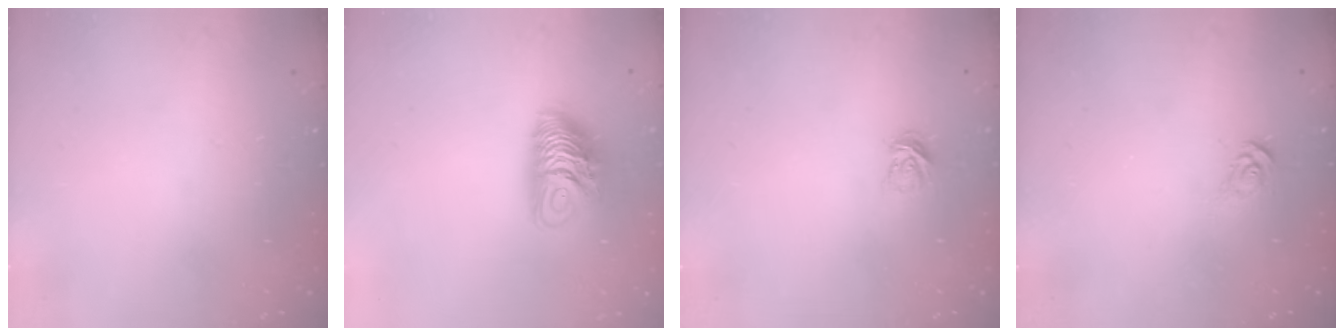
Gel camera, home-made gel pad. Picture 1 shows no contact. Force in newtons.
{"total": 10.0, "press": 9.9, "slide": 0.8}
{"total": 4.4, "press": 4.3, "slide": 0.6}
{"total": 3.2, "press": 3.2, "slide": 0.3}